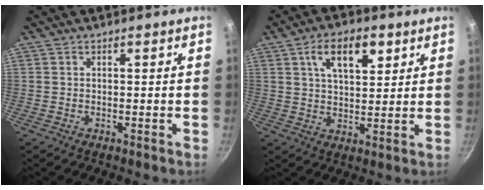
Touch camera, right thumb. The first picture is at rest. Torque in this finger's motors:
{"motor_torque": [0.39, 2.65, 0.99, 0.14, 0.10]}